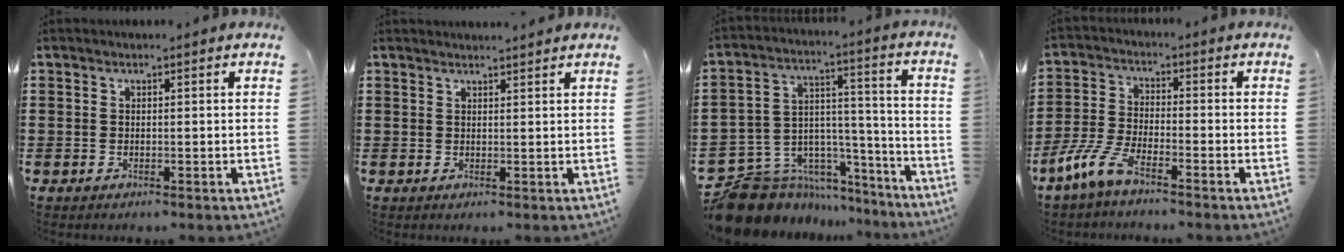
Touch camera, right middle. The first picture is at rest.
{"total": 1.3, "force": [1.3, -0.1, 0.1], "torque": [-0.004, -0.002, 0.025]}
{"total": 10.3, "force": [-9.0, 4.9, 1.0], "torque": [-0.039, 0.014, -0.171]}
{"total": 6.6, "force": [-5.0, 1.7, 4.0], "torque": [-0.104, -0.009, -0.101]}